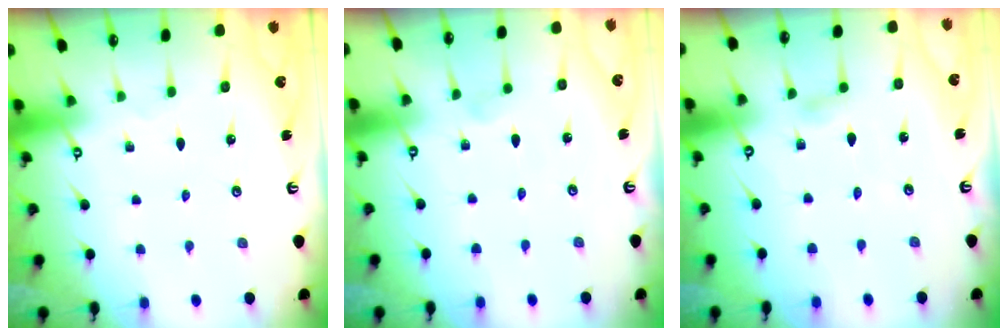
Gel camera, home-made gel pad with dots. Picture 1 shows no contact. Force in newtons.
{"total": 3.6, "press": 3.6, "slide": 0.5}
{"total": 4.7, "press": 4.7, "slide": 0.6}